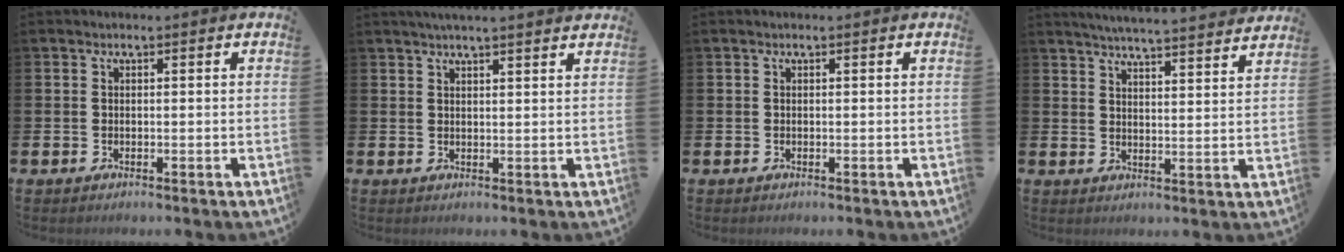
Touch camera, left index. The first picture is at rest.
{"total": 2.8, "force": [2.7, -0.3, 0.7], "torque": [-0.018, -0.006, 0.049]}
{"total": 0.0}
{"total": 5.3, "force": [5.2, -0.4, 0.8], "torque": [-0.030, -0.036, 0.091]}